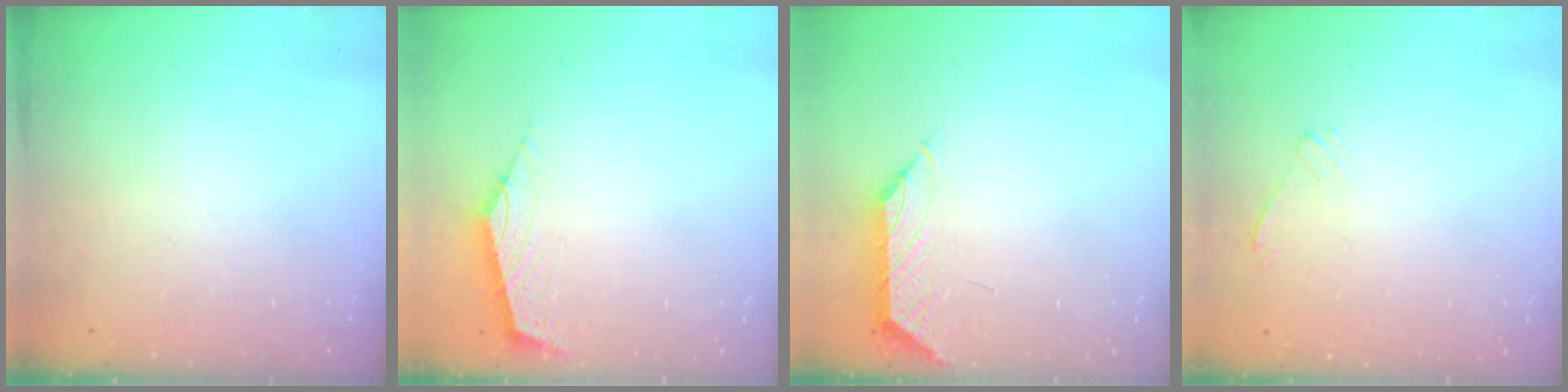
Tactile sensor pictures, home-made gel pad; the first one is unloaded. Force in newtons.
{"total": 2.4, "press": 2.3, "slide": 0.6}
{"total": 1.5, "press": 1.3, "slide": 0.6}
{"total": 0.6, "press": 0.5, "slide": 0.2}